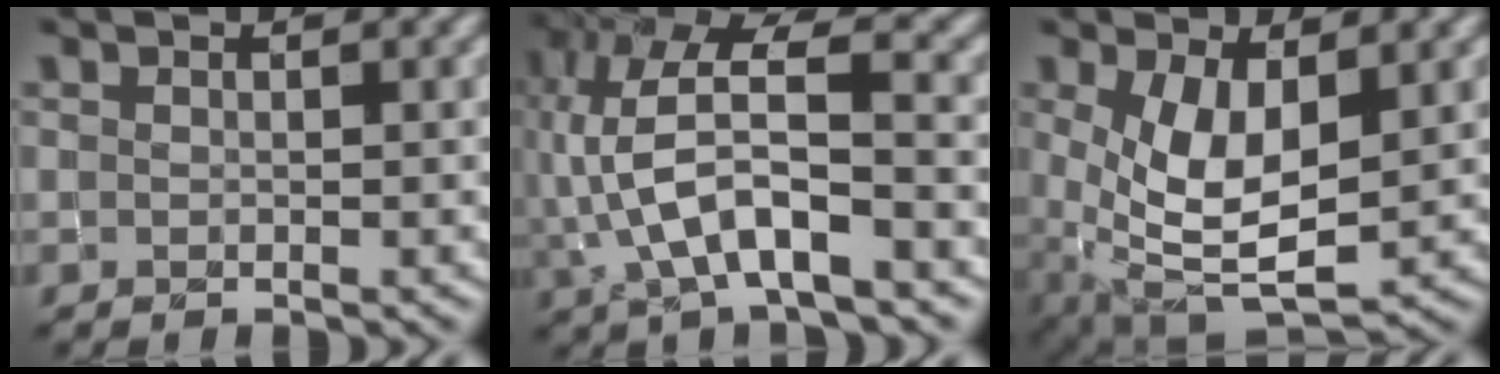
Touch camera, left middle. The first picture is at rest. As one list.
[{"total": 9.6, "force": [-1.2, 3.9, 8.7], "torque": [-0.181, 0.019, -0.030]}, {"total": 7.1, "force": [0.6, 3.5, 6.2], "torque": [-0.133, -0.006, 0.017]}]